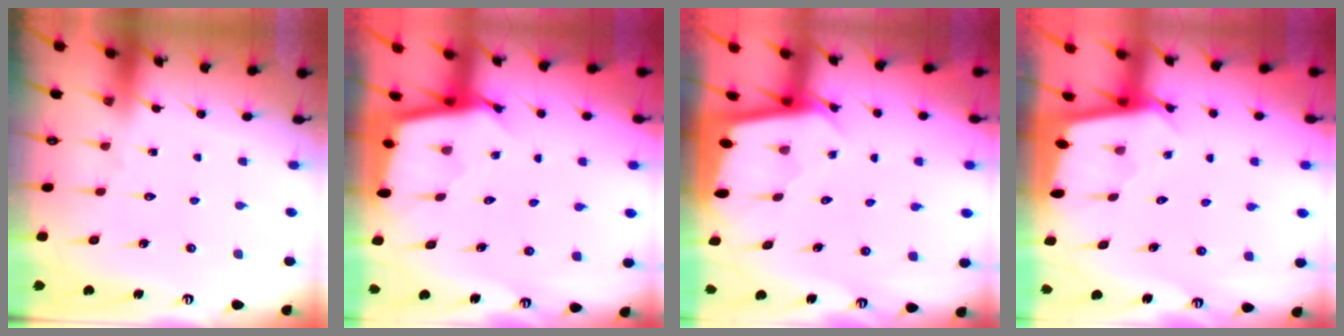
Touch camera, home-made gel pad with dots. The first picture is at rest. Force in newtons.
{"total": 2.5, "press": 2.5, "slide": 0.1}
{"total": 2.5, "press": 2.5, "slide": 0.0}
{"total": 2.5, "press": 2.5, "slide": 0.1}